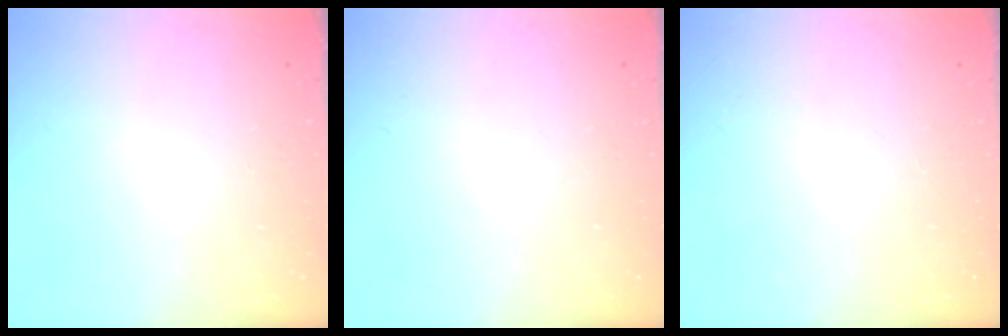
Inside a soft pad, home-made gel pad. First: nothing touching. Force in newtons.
{"total": 0.0}
{"total": 0.0}